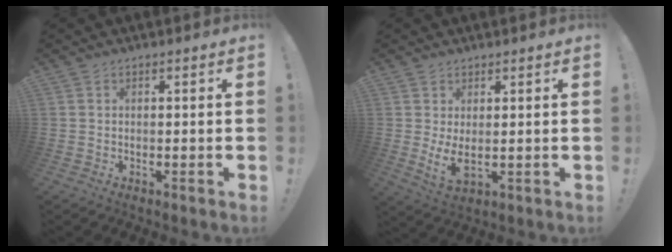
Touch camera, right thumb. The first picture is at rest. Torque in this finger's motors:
{"motor_torque": [0.83, 0.79, 0.34, -0.28, 0.04]}